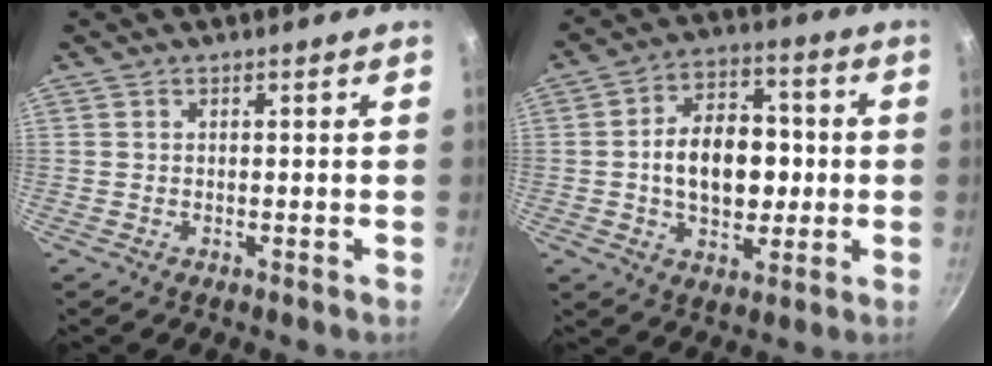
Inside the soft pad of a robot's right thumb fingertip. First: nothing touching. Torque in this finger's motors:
{"motor_torque": [-0.13, 0.59, 0.24, 0.23, 0.13]}